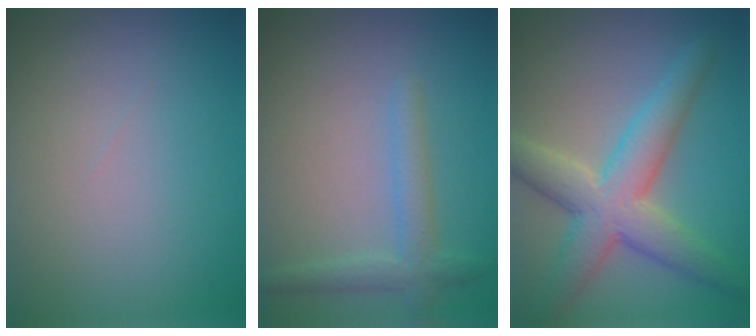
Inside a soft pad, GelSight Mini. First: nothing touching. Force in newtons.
{"total": 2.4, "press": 2.4, "slide": 0.0}
{"total": 6.6, "press": 6.6, "slide": 0.2}